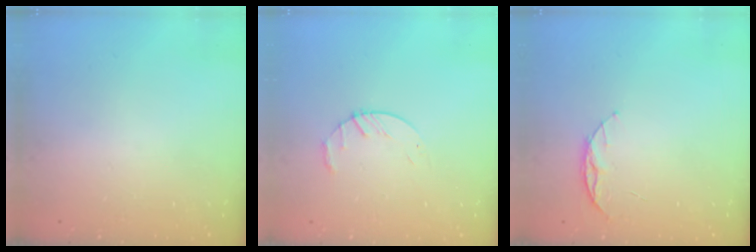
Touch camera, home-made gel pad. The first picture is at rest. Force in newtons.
{"total": 4.3, "press": 4.2, "slide": 0.6}
{"total": 6.0, "press": 5.9, "slide": 0.6}